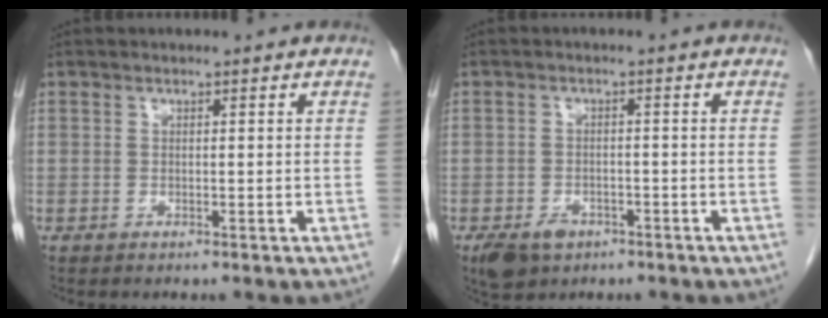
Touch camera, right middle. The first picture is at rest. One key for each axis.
{"total": 4.9, "fx": -3.0, "fy": 3.2, "fz": 2.3, "tx": -0.042, "ty": -0.003, "tz": -0.043}